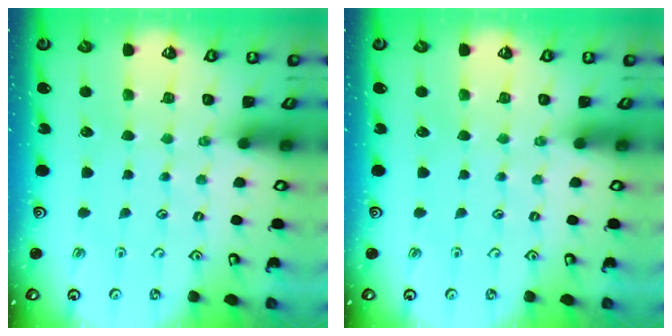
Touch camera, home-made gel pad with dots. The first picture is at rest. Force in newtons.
{"total": 0.0}